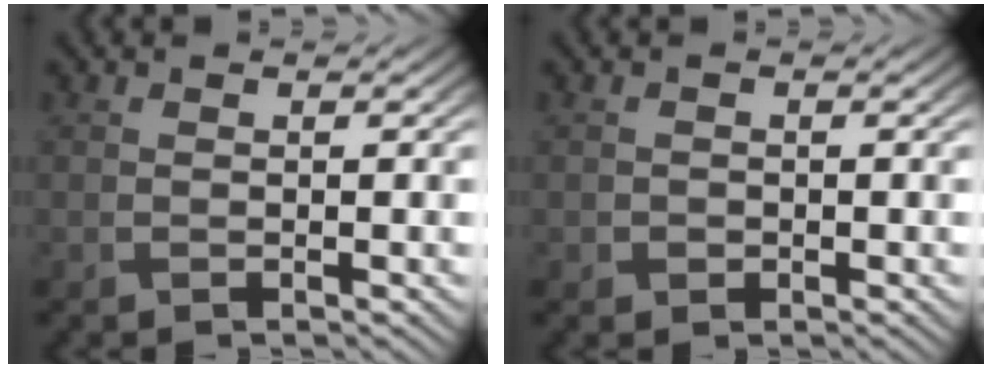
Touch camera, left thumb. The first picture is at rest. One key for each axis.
{"total": 0.8, "fx": -0.3, "fy": 0.7, "fz": 0.2, "tx": -0.001, "ty": -0.003, "tz": -0.007}